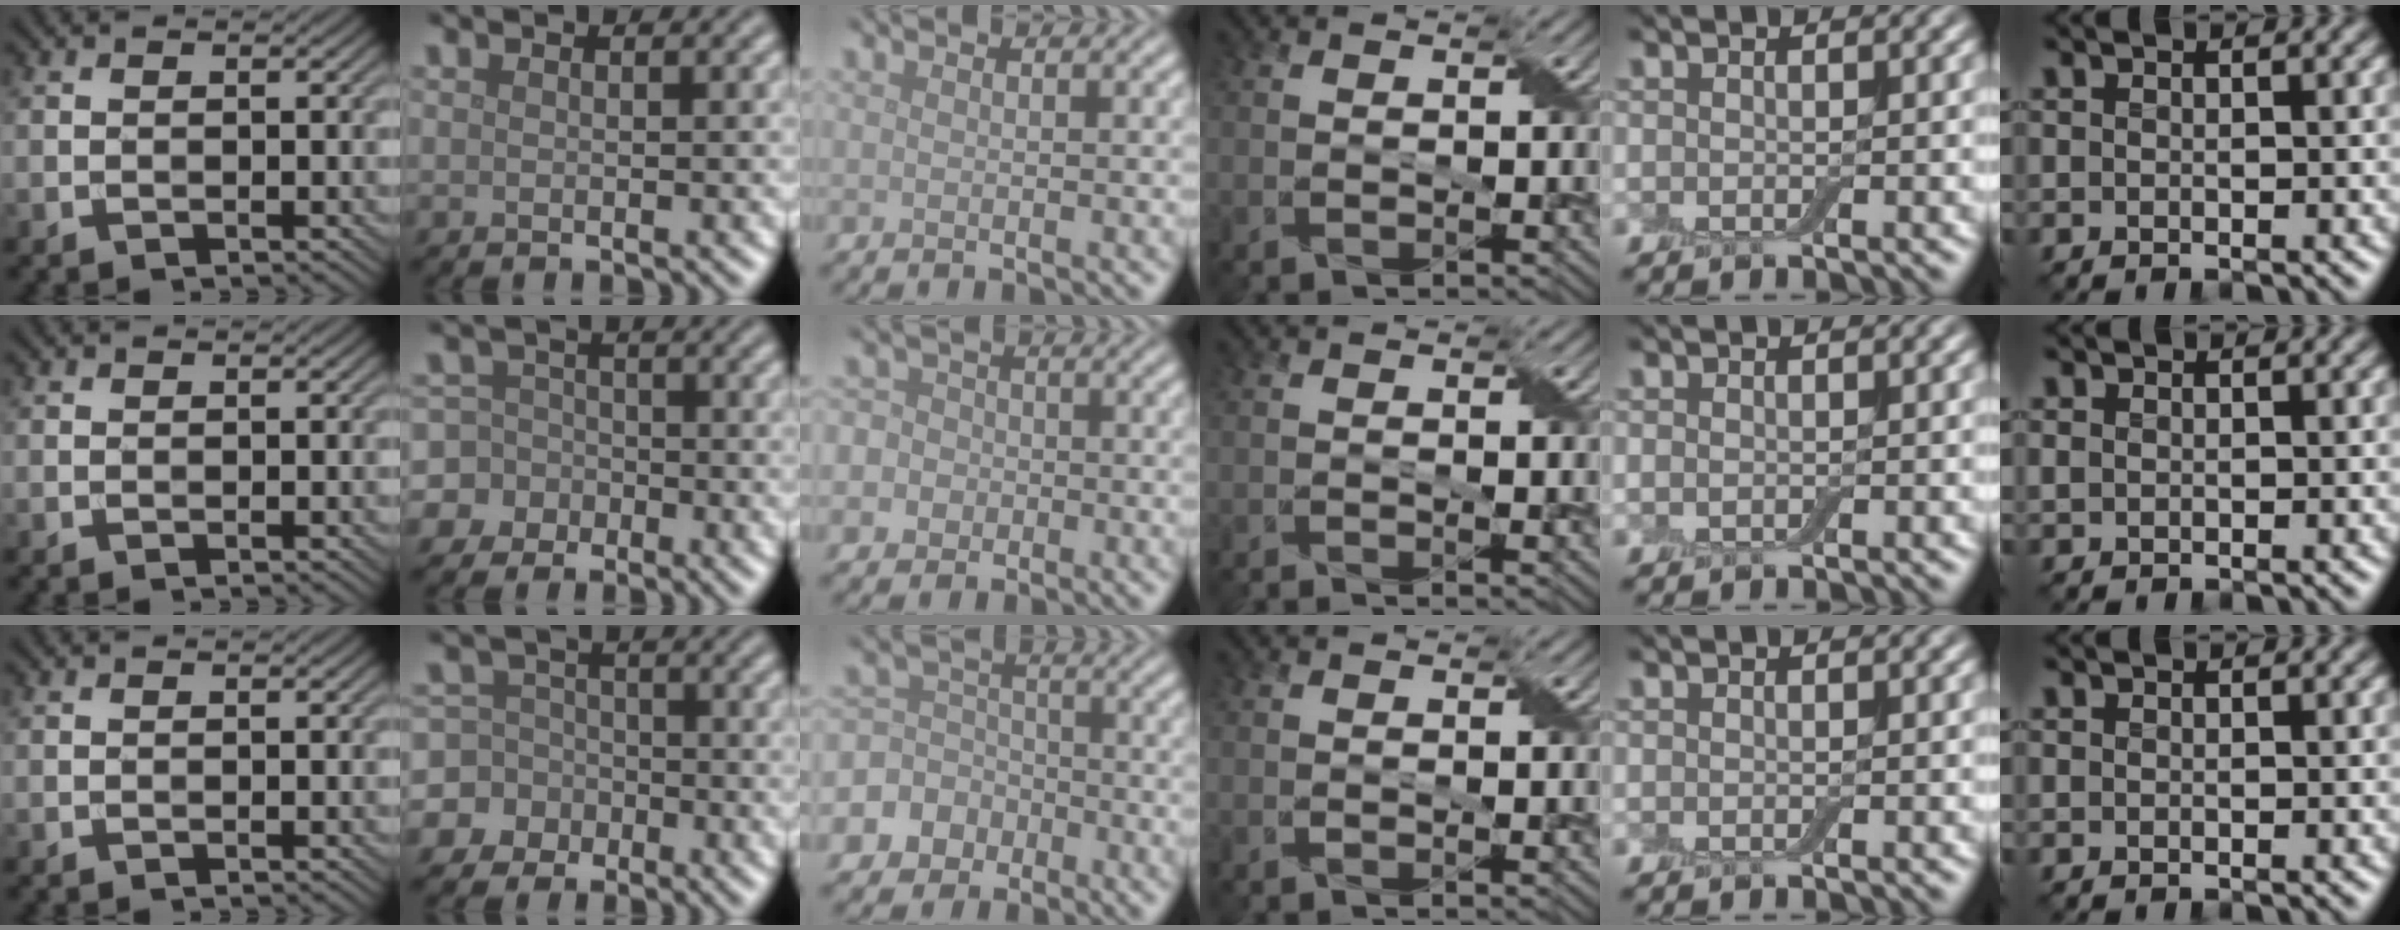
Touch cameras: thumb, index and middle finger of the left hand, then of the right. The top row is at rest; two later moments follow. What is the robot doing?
{"motion": "fold", "object": "cloth"}